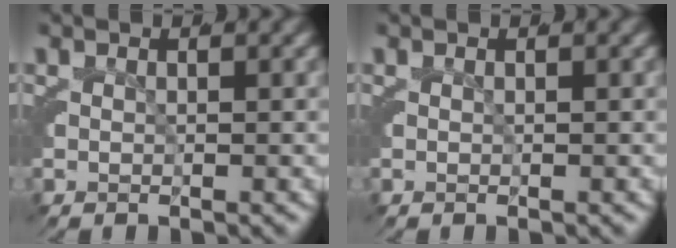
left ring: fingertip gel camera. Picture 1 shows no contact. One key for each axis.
{"total": 0.0}